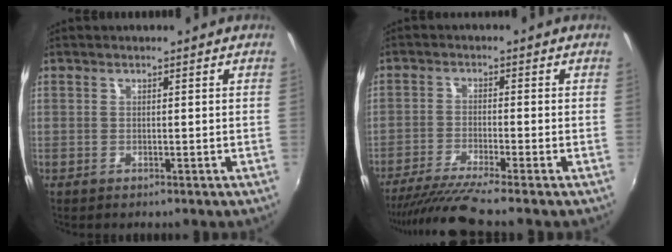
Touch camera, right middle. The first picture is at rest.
{"total": 8.1, "force": [-6.8, -1.3, 4.1], "torque": [-0.096, -0.027, -0.121]}